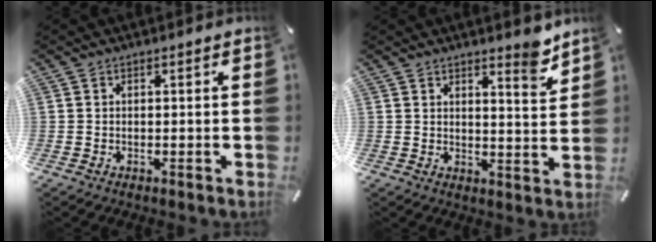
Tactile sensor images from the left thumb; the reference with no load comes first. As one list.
[{"total": 5.9, "force": [5.0, 1.3, 2.9], "torque": [-0.029, -0.042, 0.081]}]